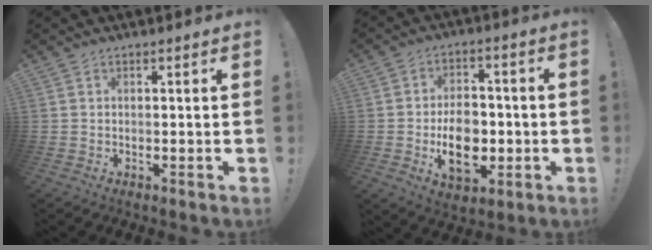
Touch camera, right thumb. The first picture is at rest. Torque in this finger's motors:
{"motor_torque": [2.46, 2.55, 0.87, -0.88, 0.19]}